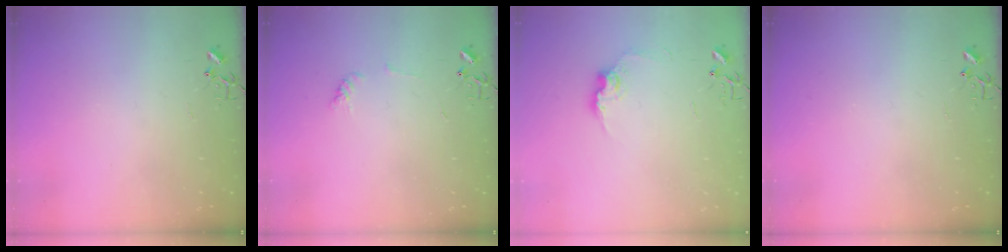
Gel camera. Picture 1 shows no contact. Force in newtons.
{"total": 4.8, "press": 4.8, "slide": 0.2}
{"total": 9.1, "press": 9.1, "slide": 0.4}
{"total": 0.0}